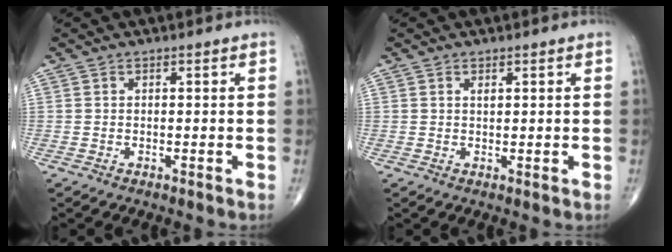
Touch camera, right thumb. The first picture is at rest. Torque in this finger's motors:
{"motor_torque": [0.25, 0.19, -0.12, 0.14, -0.01]}